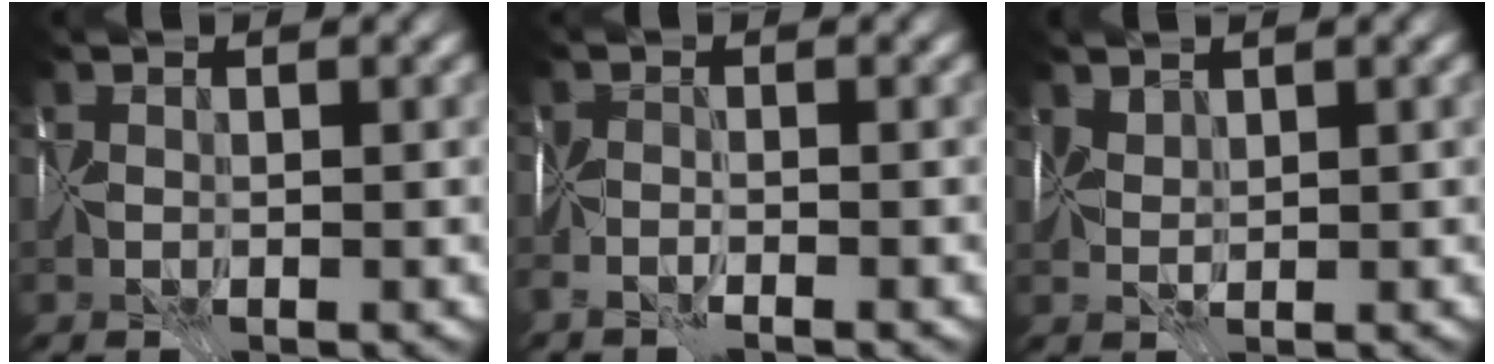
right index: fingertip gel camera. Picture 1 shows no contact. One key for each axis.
{"total": 2.3, "fx": -2.0, "fy": 0.3, "fz": 1.2, "tx": -0.024, "ty": -0.003, "tz": -0.050}
{"total": 1.5, "fx": 1.3, "fy": 0.5, "fz": 0.5, "tx": -0.017, "ty": 0.006, "tz": 0.026}